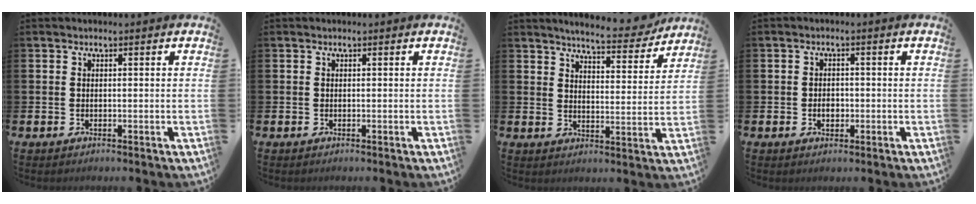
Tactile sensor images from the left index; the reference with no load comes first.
{"total": 0.0}
{"total": 5.9, "force": [5.7, 0.6, 1.5], "torque": [-0.041, -0.036, 0.096]}
{"total": 2.0, "force": [-0.5, 1.5, 1.2], "torque": [-0.017, 0.002, -0.013]}